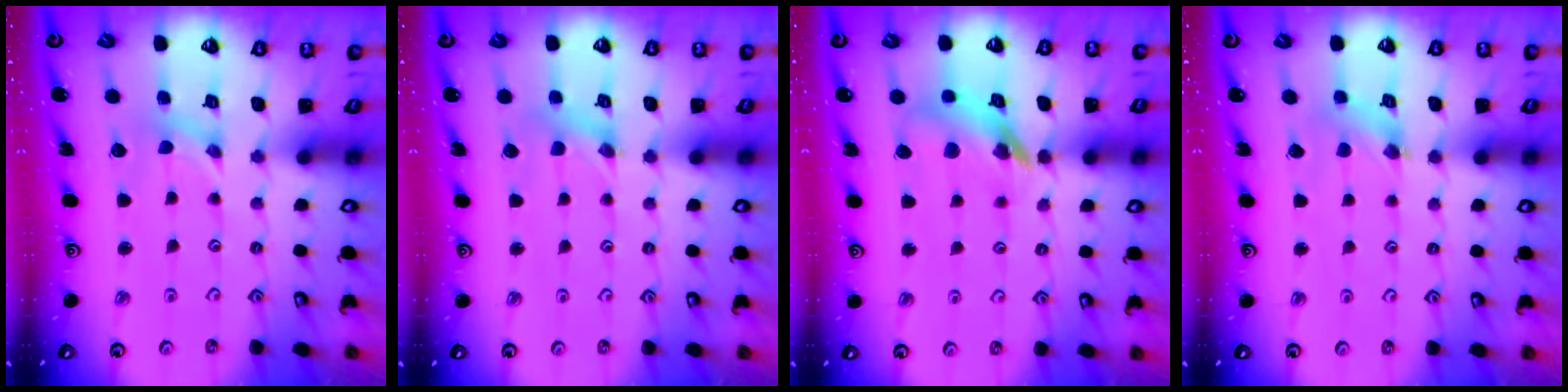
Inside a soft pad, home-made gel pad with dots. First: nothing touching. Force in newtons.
{"total": 2.0, "press": 2.0, "slide": 0.3}
{"total": 13.3, "press": 13.2, "slide": 1.7}
{"total": 2.7, "press": 2.7, "slide": 0.4}